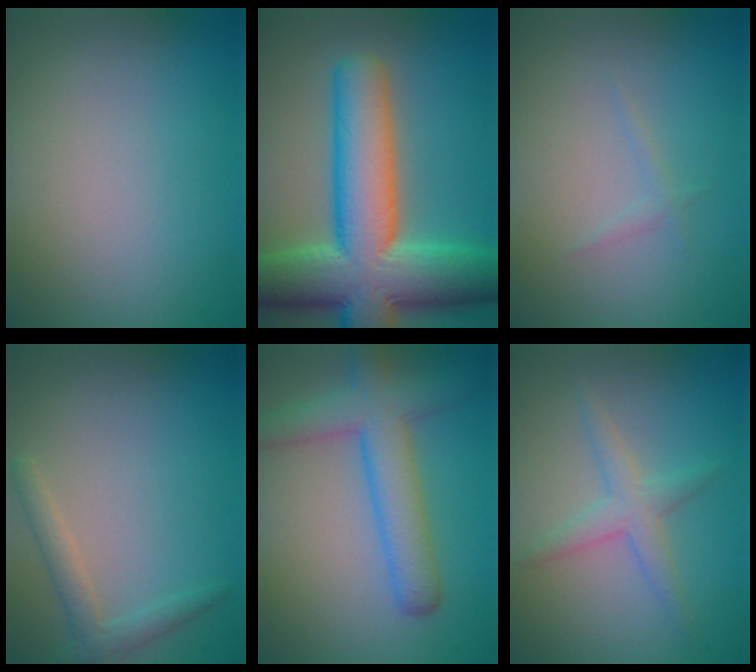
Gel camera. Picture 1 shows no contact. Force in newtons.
{"total": 13.0, "press": 13.0, "slide": 0.7}
{"total": 0.7, "press": 0.7, "slide": 0.1}
{"total": 1.9, "press": 1.9, "slide": 0.1}
{"total": 5.5, "press": 5.4, "slide": 0.2}
{"total": 2.2, "press": 2.2, "slide": 0.1}